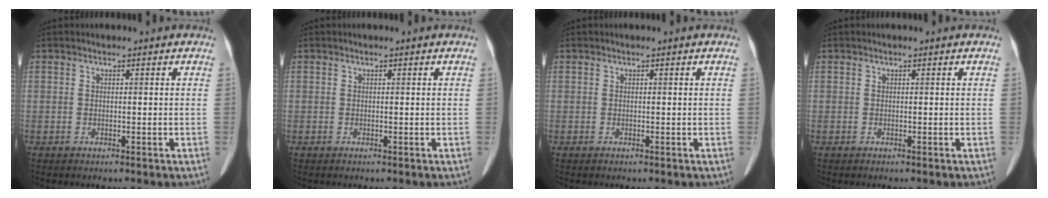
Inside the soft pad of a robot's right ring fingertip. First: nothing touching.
{"total": 0.0}
{"total": 0.0}
{"total": 0.0}